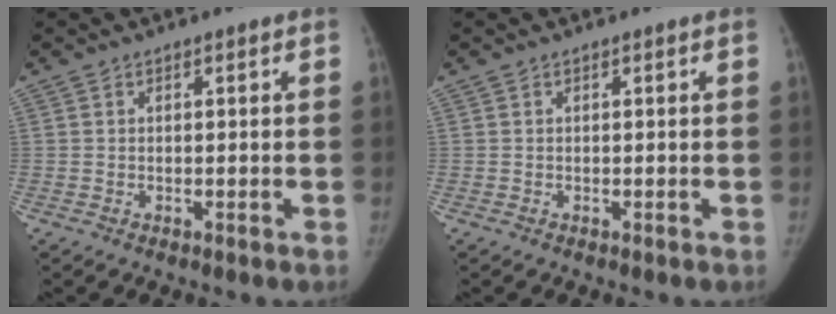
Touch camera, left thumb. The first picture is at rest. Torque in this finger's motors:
{"motor_torque": [0.03, 0.00, 0.05, 0.00, 0.02]}